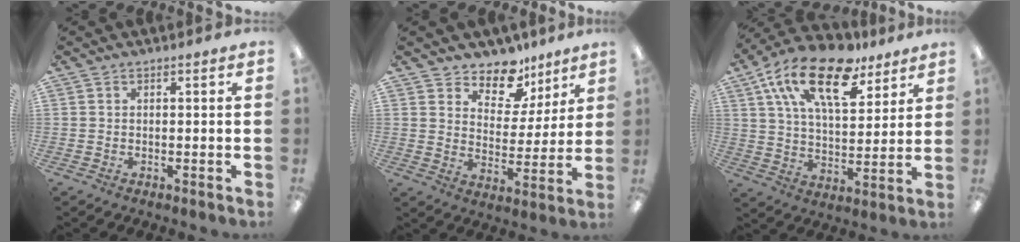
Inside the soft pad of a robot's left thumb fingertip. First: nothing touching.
{"total": 10.8, "force": [8.8, 5.5, 2.9], "torque": [-0.051, -0.064, 0.162]}
{"total": 19.6, "force": [12.1, 9.0, 12.5], "torque": [-0.218, -0.050, 0.209]}